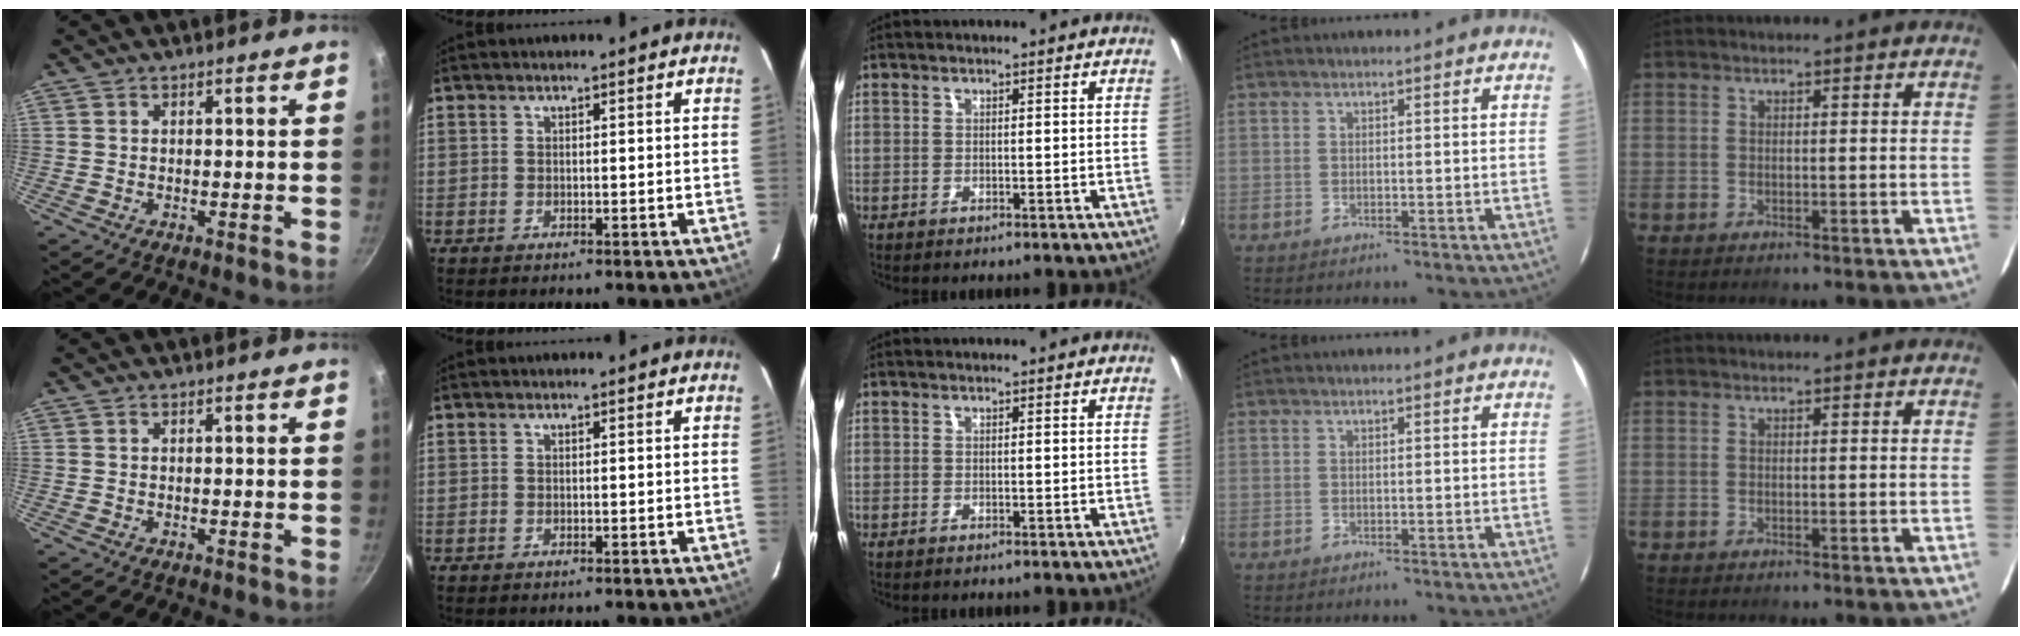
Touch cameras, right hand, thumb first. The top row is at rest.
{}